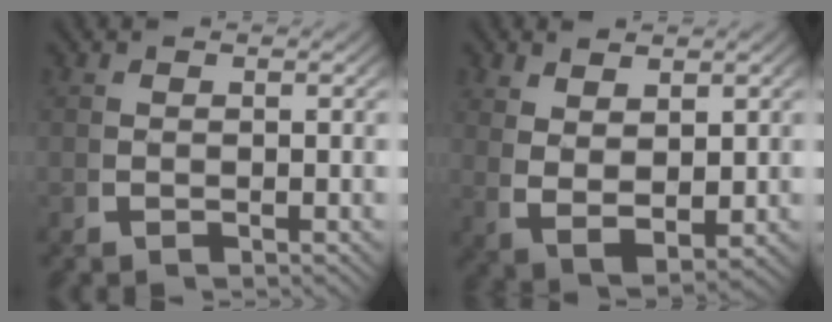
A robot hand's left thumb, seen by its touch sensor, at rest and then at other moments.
{"total": 5.0, "force": [0.5, 3.1, 3.9], "torque": [-0.094, -0.025, 0.033]}